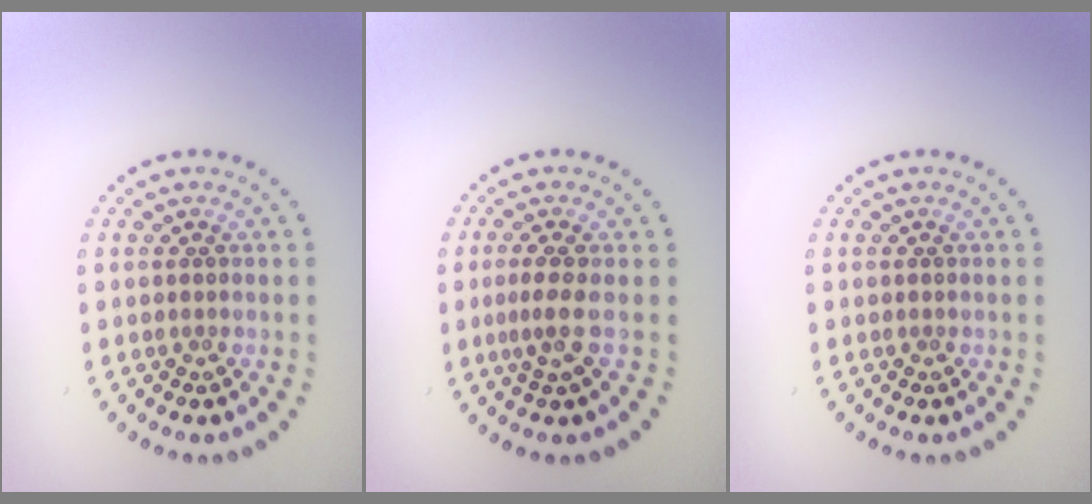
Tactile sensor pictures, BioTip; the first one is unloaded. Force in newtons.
{"total": 2.3, "press": 1.5, "slide": 1.7}
{"total": 0.0}